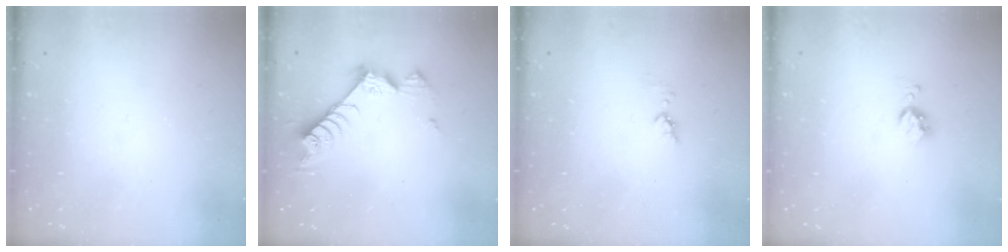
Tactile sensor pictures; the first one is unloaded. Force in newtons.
{"total": 8.6, "press": 8.6, "slide": 0.2}
{"total": 3.7, "press": 3.6, "slide": 0.4}
{"total": 4.3, "press": 4.3, "slide": 0.5}